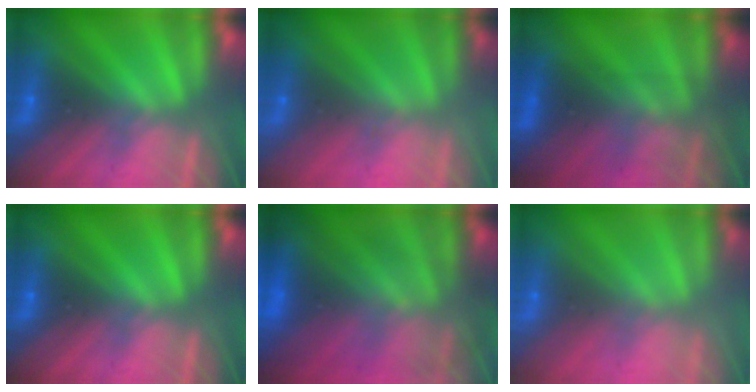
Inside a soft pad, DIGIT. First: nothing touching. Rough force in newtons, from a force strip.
{"total": 9.5}
{"total": 4.4}
{"total": 0.0}
{"total": 10.0}
{"total": 7.5}